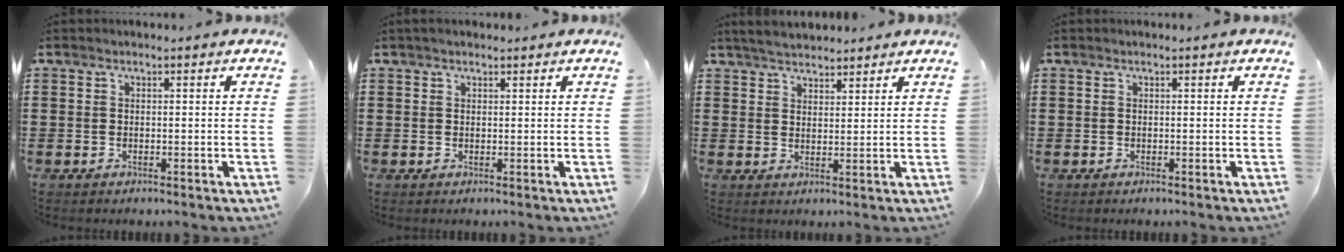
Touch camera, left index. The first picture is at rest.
{"total": 0.8, "force": [0.5, 0.5, 0.3], "torque": [-0.008, 0.004, 0.010]}
{"total": 3.4, "force": [3.2, 0.9, 0.6], "torque": [-0.022, -0.001, 0.061]}
{"total": 0.0}